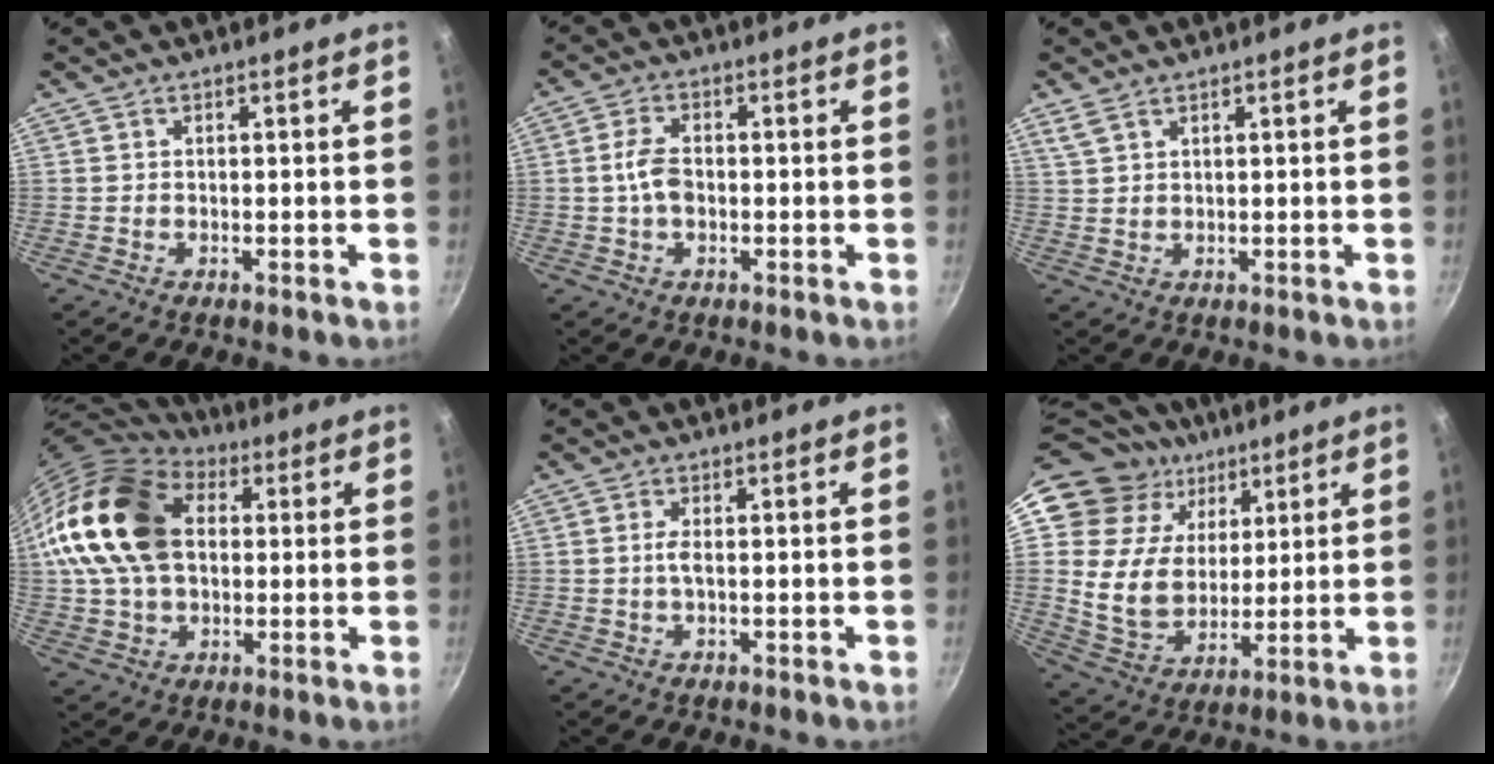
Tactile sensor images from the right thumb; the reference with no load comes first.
{"total": 4.9, "force": [-0.3, 3.1, 3.8], "torque": [-0.073, 0.016, -0.011]}
{"total": 2.8, "force": [1.9, 1.2, 1.6], "torque": [-0.033, -0.004, 0.045]}
{"total": 21.3, "force": [4.4, 14.9, 14.6], "torque": [-0.272, 0.022, 0.073]}
{"total": 1.8, "force": [-0.1, 0.4, 1.7], "torque": [-0.042, 0.002, -0.004]}
{"total": 18.4, "force": [9.7, 13.4, 8.0], "torque": [-0.121, -0.042, 0.186]}